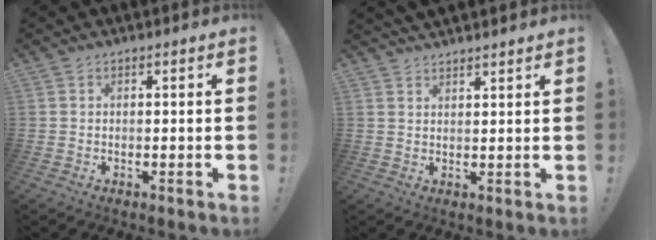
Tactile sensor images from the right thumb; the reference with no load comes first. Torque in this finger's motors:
{"motor_torque": [-0.11, 0.12, 0.84, 0.35, 0.12]}